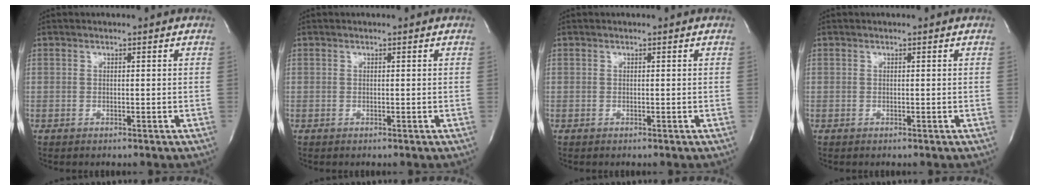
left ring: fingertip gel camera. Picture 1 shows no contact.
{"total": 0.0}
{"total": 0.0}
{"total": 0.0}